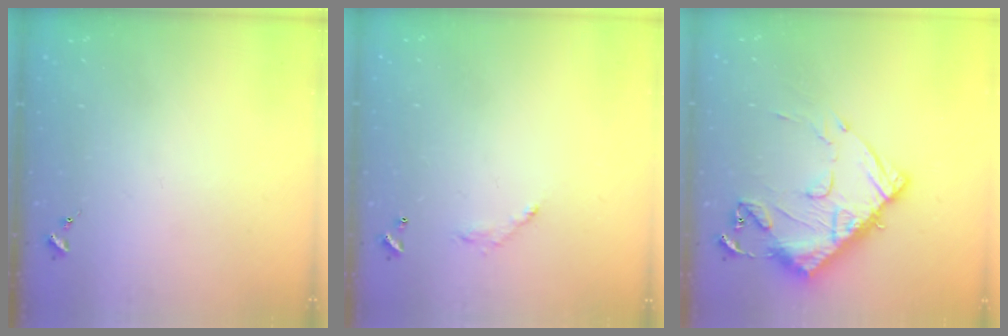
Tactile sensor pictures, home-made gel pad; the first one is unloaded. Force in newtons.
{"total": 6.2, "press": 6.2, "slide": 0.4}
{"total": 14.8, "press": 14.7, "slide": 1.5}